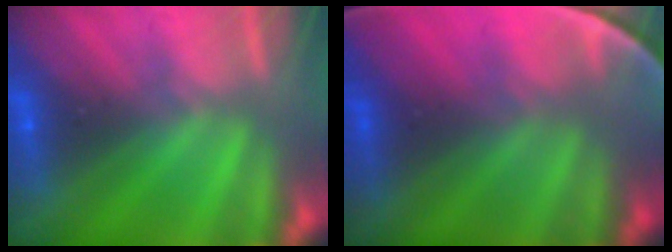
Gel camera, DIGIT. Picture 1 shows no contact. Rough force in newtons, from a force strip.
{"total": 7.6}